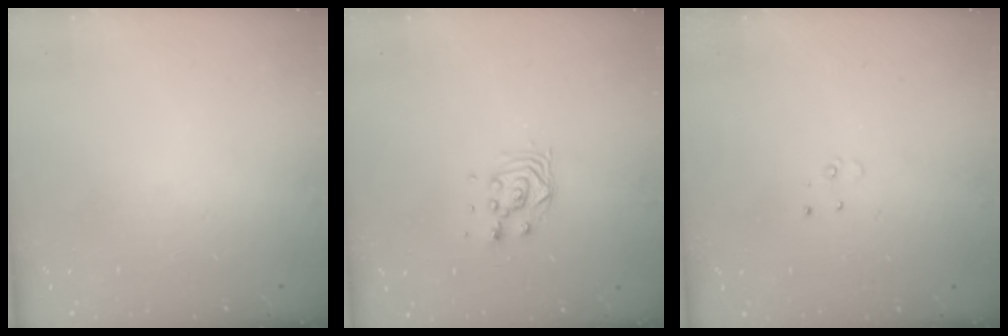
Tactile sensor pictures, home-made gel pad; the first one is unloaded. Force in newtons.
{"total": 6.1, "press": 6.0, "slide": 0.4}
{"total": 3.0, "press": 2.9, "slide": 0.3}